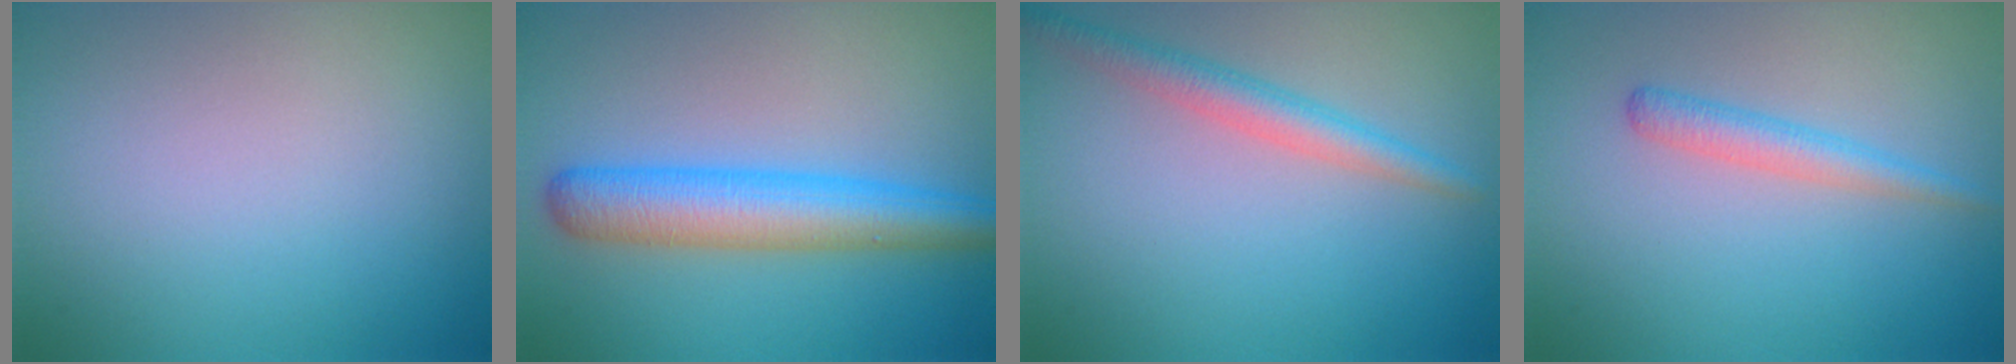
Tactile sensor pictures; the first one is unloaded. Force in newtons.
{"total": 5.7, "press": 5.7, "slide": 0.1}
{"total": 2.7, "press": 2.7, "slide": 0.1}
{"total": 2.0, "press": 2.0, "slide": 0.0}